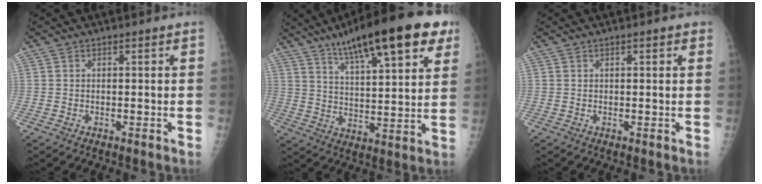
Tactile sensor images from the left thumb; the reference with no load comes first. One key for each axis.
{"total": 22.1, "fx": 12.9, "fy": 5.6, "fz": 17.0, "tx": -0.237, "ty": -0.021, "tz": 0.198}
{"total": 1.5, "fx": 0.8, "fy": 0.5, "fz": 1.1, "tx": -0.013, "ty": 0.000, "tz": 0.008}